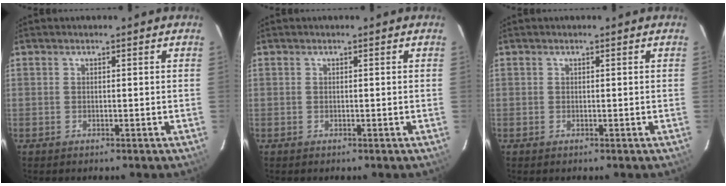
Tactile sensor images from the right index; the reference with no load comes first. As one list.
[{"total": 0.0}, {"total": 0.0}]